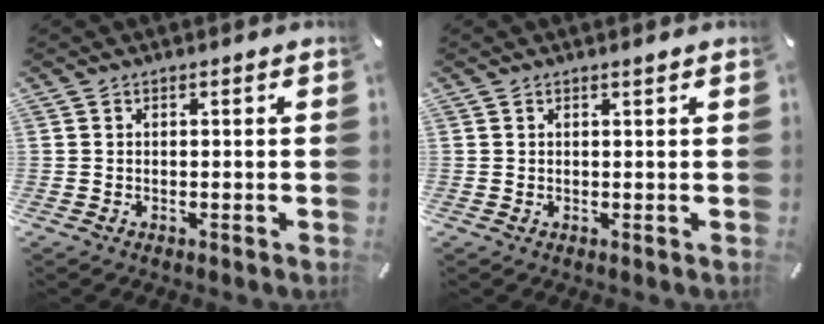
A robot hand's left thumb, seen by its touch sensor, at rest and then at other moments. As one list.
[{"total": 0.7, "force": [0.5, 0.0, 0.5], "torque": [-0.010, 0.001, 0.009]}]